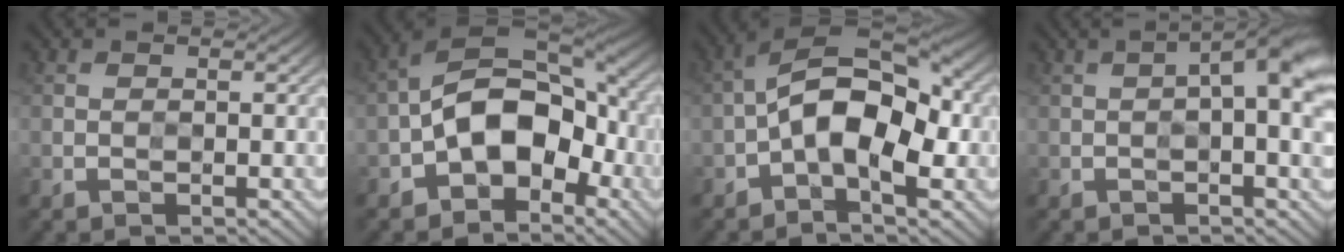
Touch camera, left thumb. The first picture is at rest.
{"total": 12.7, "force": [-3.1, 7.9, 9.4], "torque": [-0.155, 0.001, -0.071]}
{"total": 10.7, "force": [-1.5, 5.5, 9.1], "torque": [-0.149, 0.020, -0.039]}
{"total": 4.7, "force": [0.5, 0.8, 4.6], "torque": [-0.070, 0.014, 0.004]}